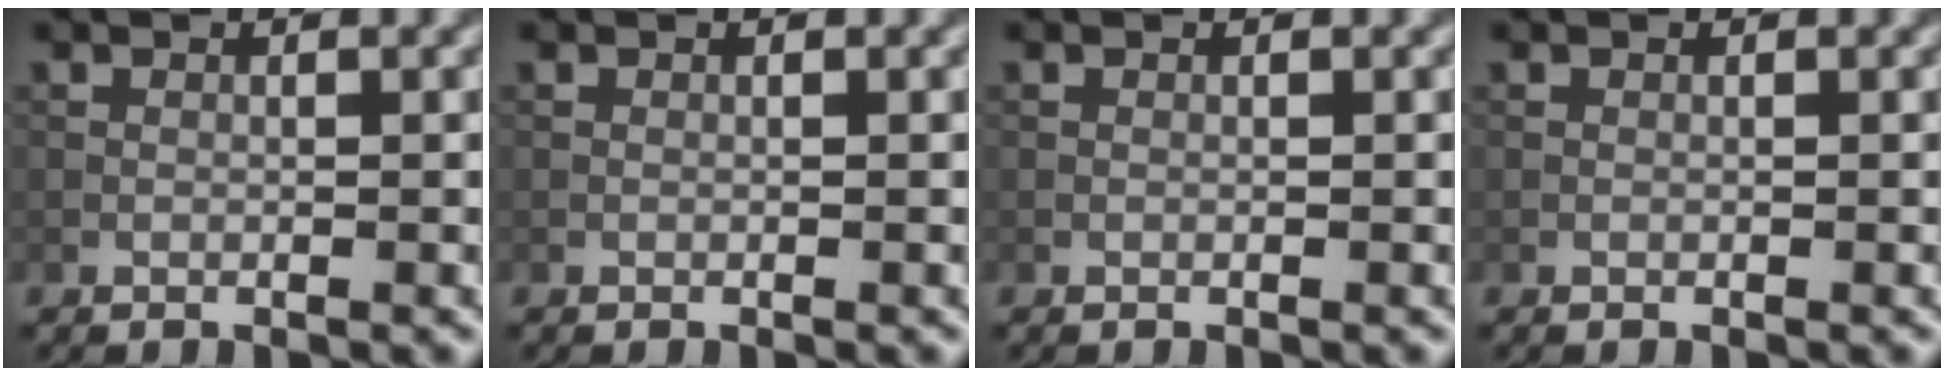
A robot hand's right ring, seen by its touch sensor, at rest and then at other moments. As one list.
[{"total": 0.0}, {"total": 0.0}, {"total": 0.0}]